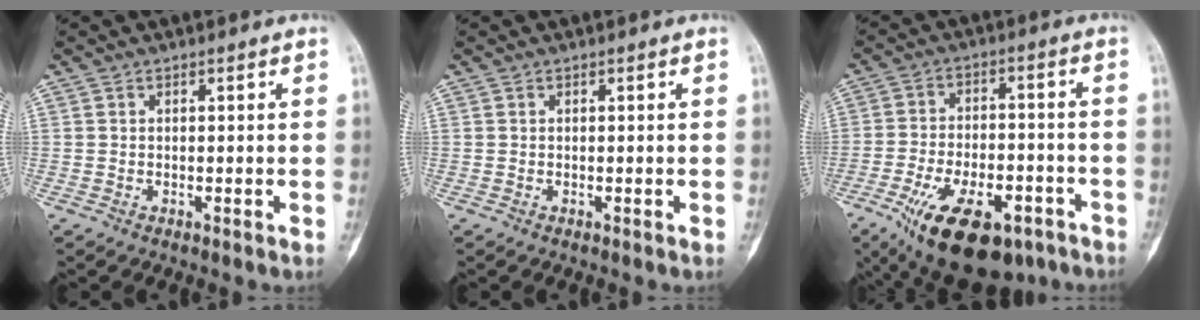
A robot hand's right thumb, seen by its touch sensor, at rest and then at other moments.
{"total": 0.0}
{"total": 19.0, "force": [-10.5, 9.1, 12.9], "torque": [-0.219, 0.032, -0.158]}